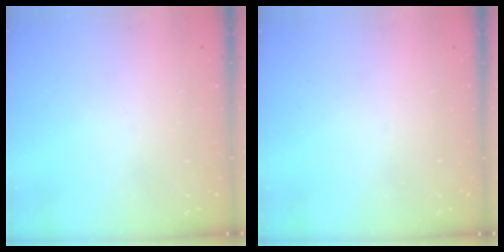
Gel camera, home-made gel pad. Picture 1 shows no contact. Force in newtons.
{"total": 0.0}